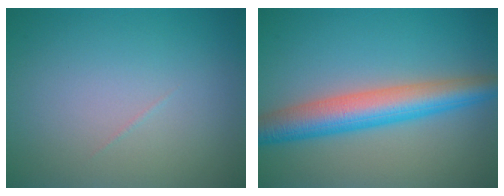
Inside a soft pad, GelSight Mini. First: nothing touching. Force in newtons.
{"total": 6.3, "press": 6.3, "slide": 0.1}